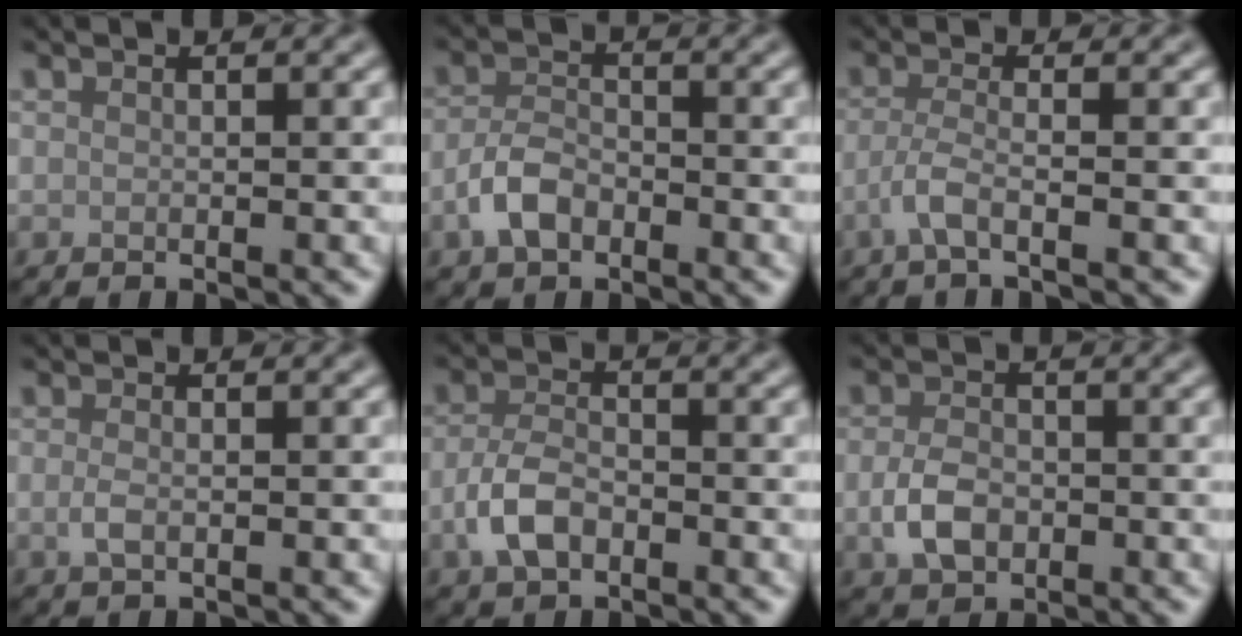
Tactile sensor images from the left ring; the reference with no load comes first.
{"total": 3.1, "force": [-1.7, 1.8, 1.9], "torque": [-0.038, 0.005, -0.041]}
{"total": 2.4, "force": [-1.2, 0.5, 2.1], "torque": [-0.041, -0.002, -0.035]}
{"total": 1.3, "force": [-0.2, 0.5, 1.2], "torque": [-0.026, -0.003, -0.006]}
{"total": 3.5, "force": [-1.6, 2.0, 2.4], "torque": [-0.050, 0.002, -0.039]}
{"total": 3.3, "force": [-0.8, 2.3, 2.2], "torque": [-0.046, -0.003, -0.018]}